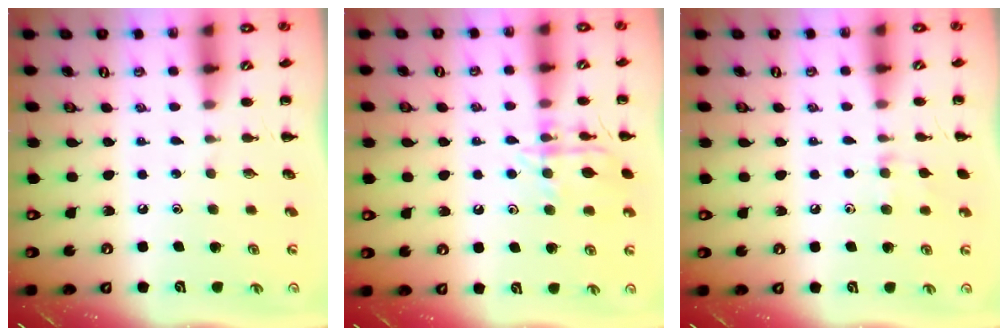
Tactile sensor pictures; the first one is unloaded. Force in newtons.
{"total": 13.0, "press": 13.0, "slide": 0.7}
{"total": 7.6, "press": 7.4, "slide": 1.8}